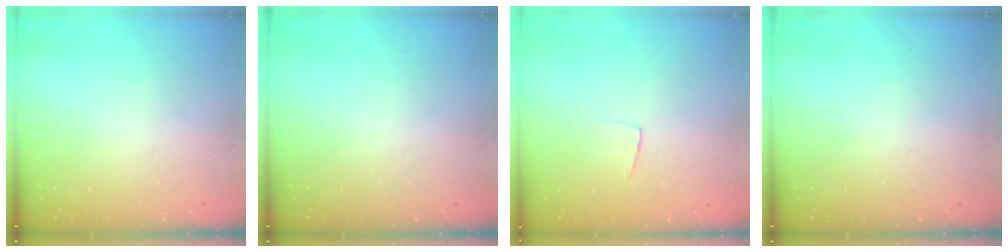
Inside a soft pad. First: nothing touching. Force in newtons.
{"total": 0.0}
{"total": 3.3, "press": 3.3, "slide": 0.2}
{"total": 0.0}